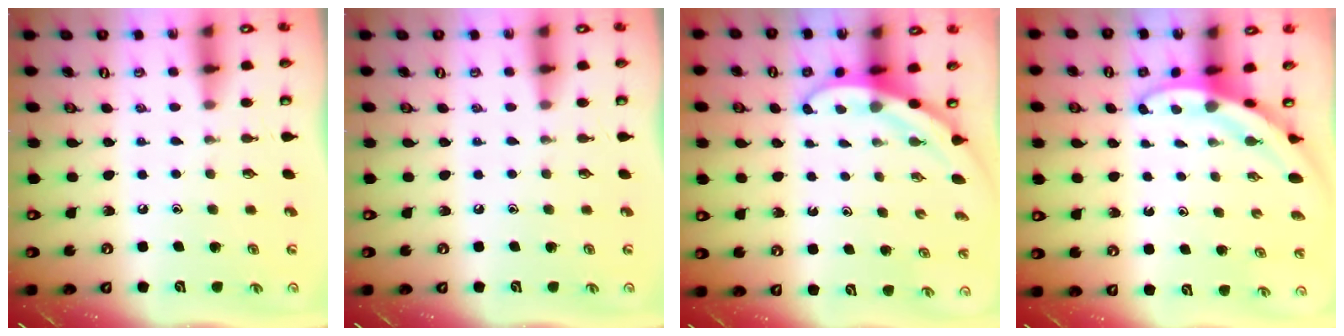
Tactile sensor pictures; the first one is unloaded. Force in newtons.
{"total": 0.0}
{"total": 3.2, "press": 3.2, "slide": 0.1}
{"total": 4.0, "press": 4.0, "slide": 0.2}